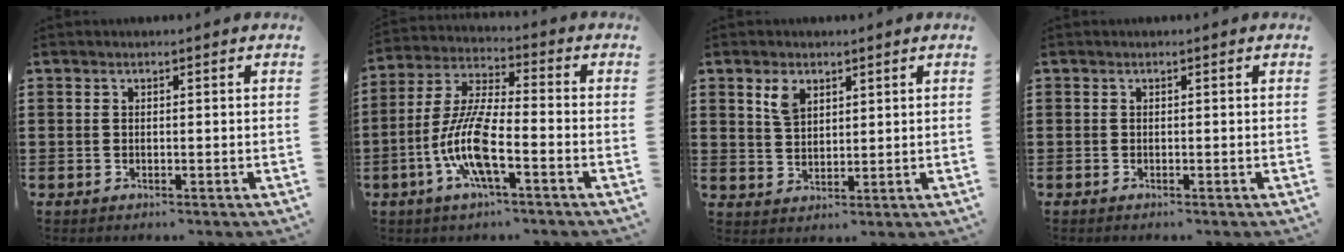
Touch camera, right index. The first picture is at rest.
{"total": 9.9, "force": [-3.9, 2.2, 8.8], "torque": [-0.205, -0.012, -0.081]}
{"total": 3.6, "force": [2.2, 2.1, 2.0], "torque": [-0.039, 0.003, 0.039]}
{"total": 0.0}